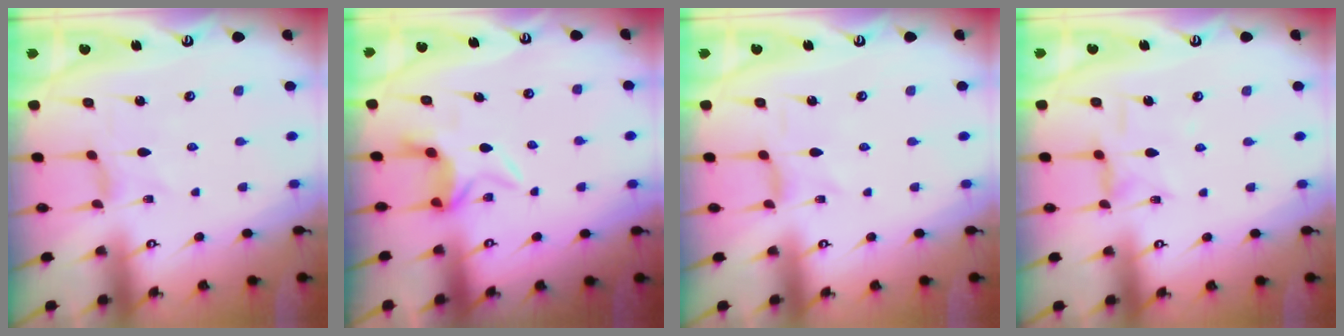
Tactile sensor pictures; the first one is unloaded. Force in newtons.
{"total": 5.1, "press": 4.9, "slide": 1.4}
{"total": 0.6, "press": 0.5, "slide": 0.3}
{"total": 3.5, "press": 3.5, "slide": 0.3}